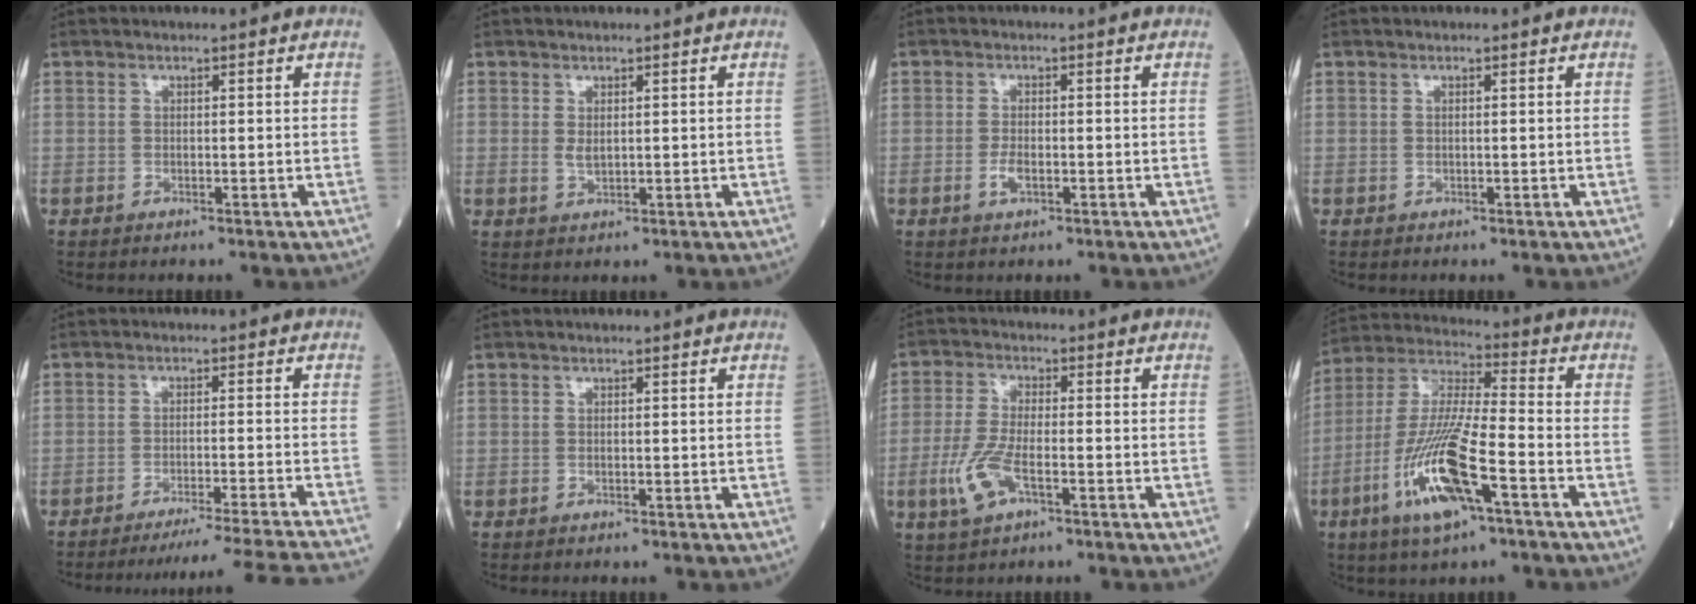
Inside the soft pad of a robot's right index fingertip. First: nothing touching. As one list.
[{"total": 1.3, "force": [0.4, 0.6, 1.0], "torque": [-0.018, -0.004, 0.010]}, {"total": 2.1, "force": [-0.8, 0.7, 1.8], "torque": [-0.044, -0.002, -0.014]}, {"total": 0.0}, {"total": 16.9, "force": [-15.8, -3.6, 5.0], "torque": [-0.039, -0.050, -0.213]}, {"total": 0.0}, {"total": 6.7, "force": [-2.6, 2.1, 5.9], "torque": [-0.140, -0.008, -0.051]}, {"total": 15.5, "force": [-6.6, 2.5, 13.9], "torque": [-0.291, -0.014, -0.121]}]